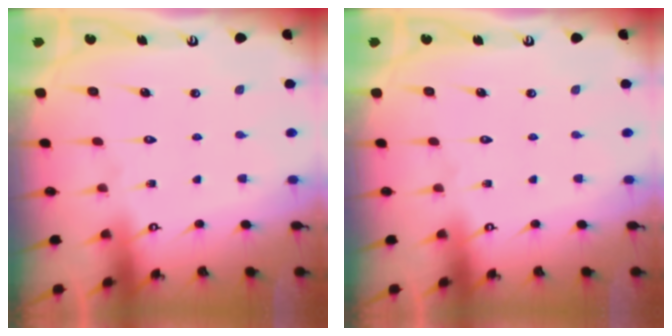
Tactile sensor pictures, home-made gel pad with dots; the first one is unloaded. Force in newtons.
{"total": 0.0}